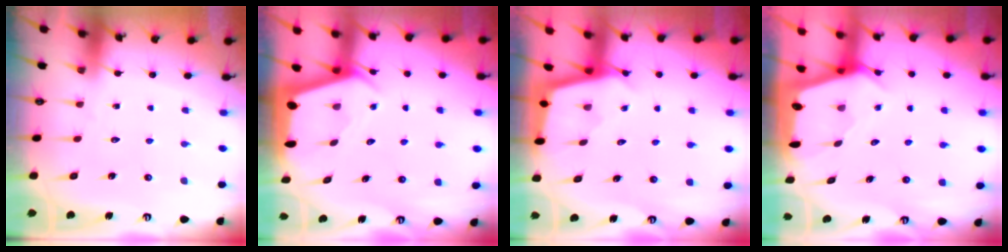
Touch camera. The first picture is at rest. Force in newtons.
{"total": 2.4, "press": 2.4, "slide": 0.4}
{"total": 2.3, "press": 2.3, "slide": 0.1}
{"total": 2.5, "press": 2.5, "slide": 0.2}